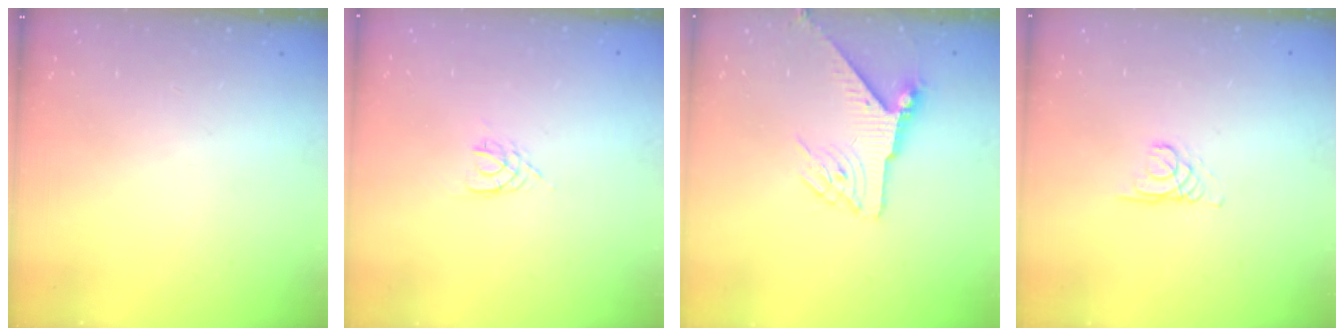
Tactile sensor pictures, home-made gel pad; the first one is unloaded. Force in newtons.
{"total": 2.4, "press": 2.3, "slide": 0.4}
{"total": 6.4, "press": 6.4, "slide": 0.1}
{"total": 1.4, "press": 1.3, "slide": 0.1}